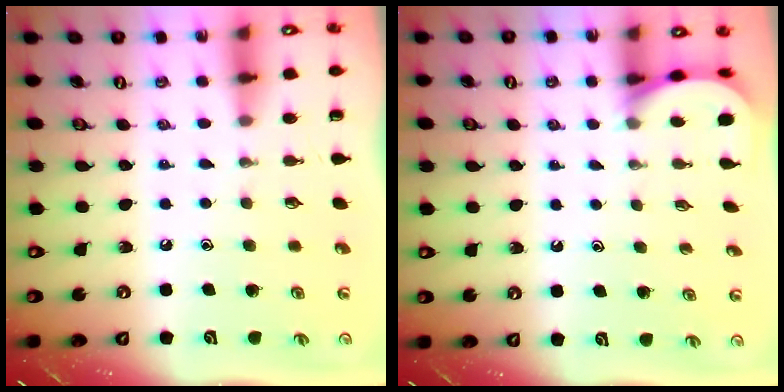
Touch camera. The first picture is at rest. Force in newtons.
{"total": 2.5, "press": 2.5, "slide": 0.3}